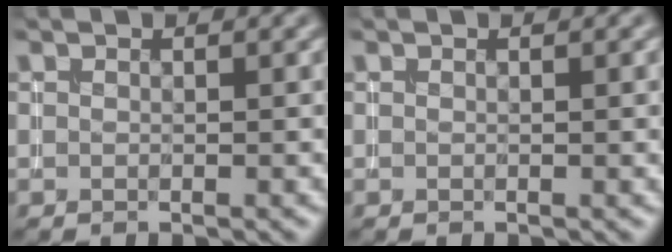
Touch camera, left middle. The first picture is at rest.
{"total": 0.9, "force": [0.1, 0.3, 0.9], "torque": [-0.009, 0.000, 0.000]}